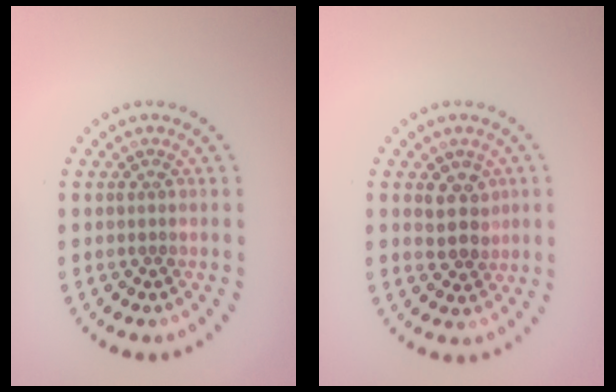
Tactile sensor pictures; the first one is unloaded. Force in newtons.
{"total": 2.5, "press": 2.2, "slide": 1.0}